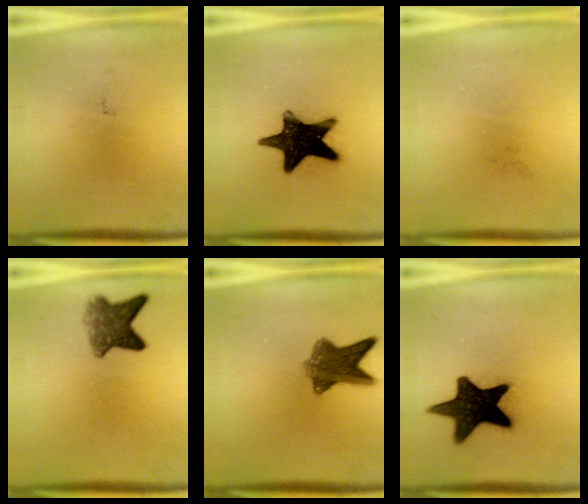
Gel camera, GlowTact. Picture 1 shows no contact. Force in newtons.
{"total": 17.9}
{"total": 0.0}
{"total": 5.7}
{"total": 7.7}
{"total": 18.0}